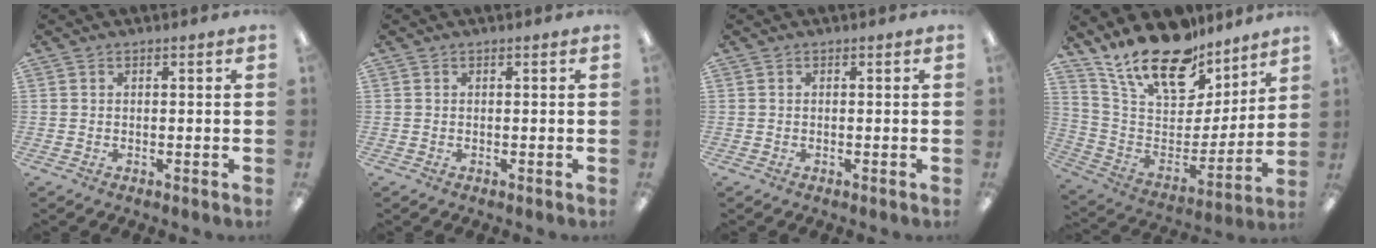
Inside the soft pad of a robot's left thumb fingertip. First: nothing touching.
{"total": 0.0}
{"total": 0.0}
{"total": 20.5, "force": [16.2, 8.7, 9.1], "torque": [-0.171, -0.113, 0.292]}